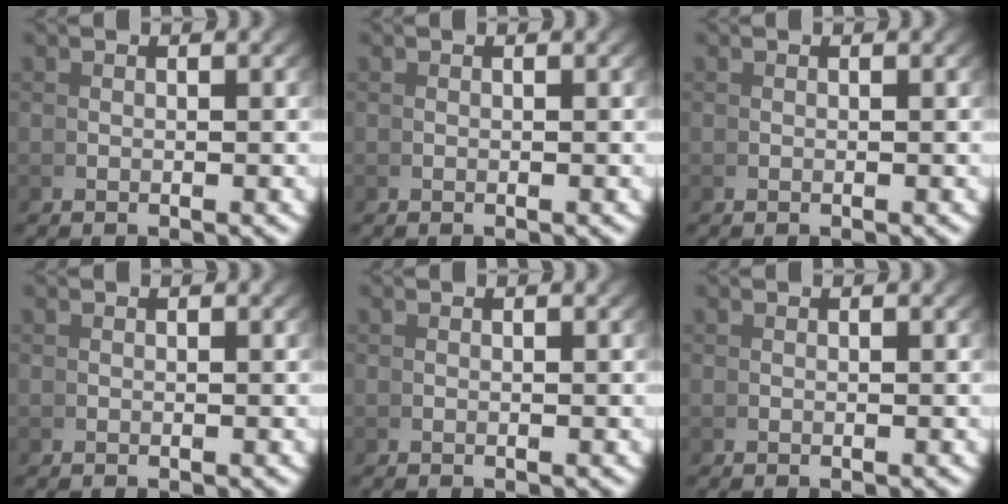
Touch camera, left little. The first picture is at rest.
{"total": 0.0}
{"total": 0.0}
{"total": 0.0}
{"total": 0.0}
{"total": 0.0}